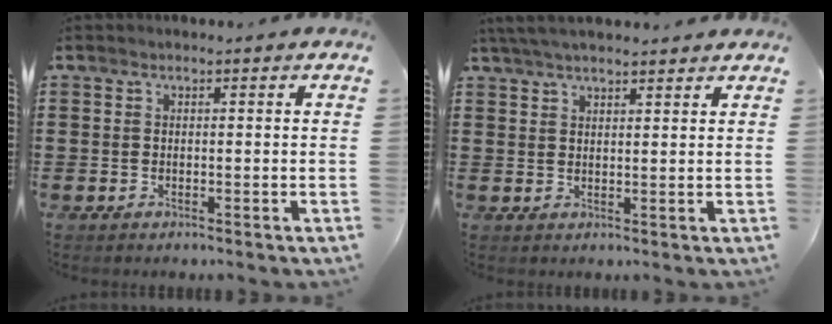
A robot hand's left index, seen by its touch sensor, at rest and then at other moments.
{"total": 3.8, "force": [3.4, 0.4, 1.7], "torque": [-0.041, 0.000, 0.064]}